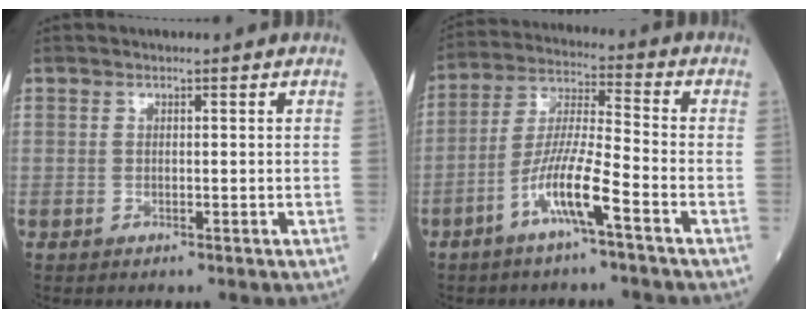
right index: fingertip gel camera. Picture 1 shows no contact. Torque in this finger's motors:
{"motor_torque": [0.19, -0.11, 0.29, 0.16]}